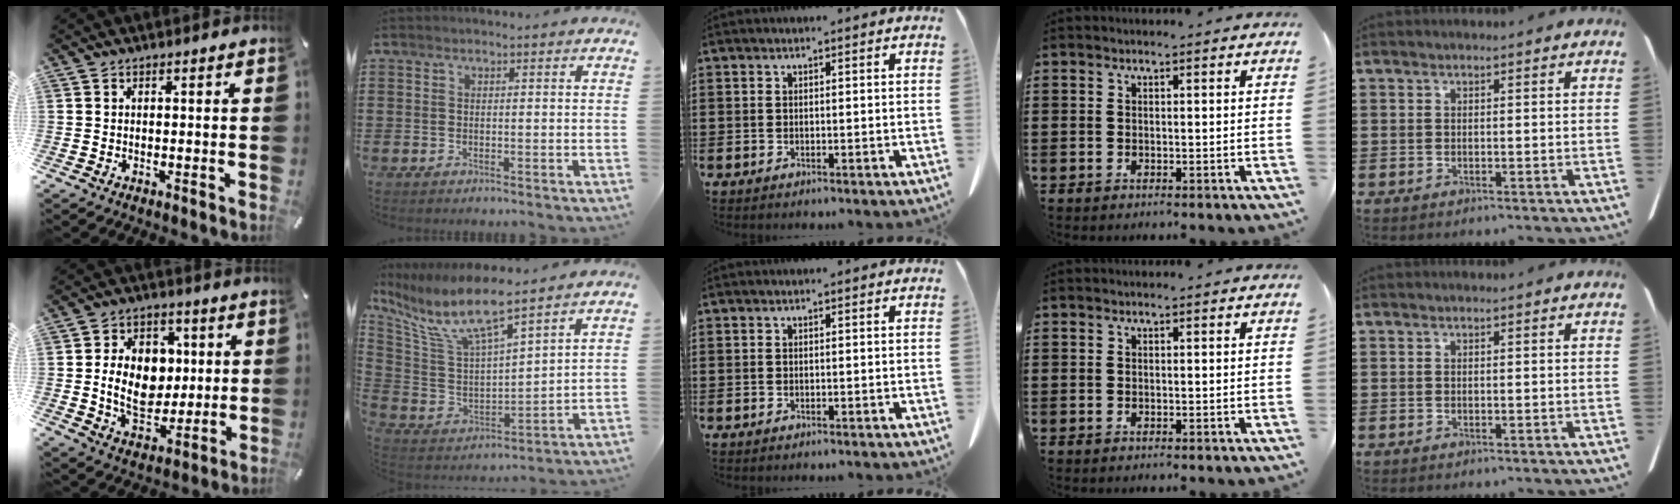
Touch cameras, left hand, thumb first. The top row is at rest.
{"thumb": {"total": 14.0, "force": [0.8, 10.8, 8.9], "torque": [-0.161, 0.011, 0.014]}, "index": {"total": 9.4, "force": [6.8, 1.8, 6.2], "torque": [-0.157, -0.043, 0.111]}}